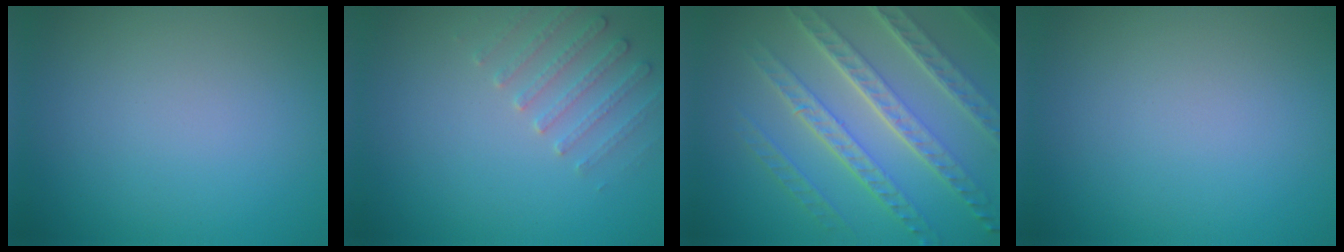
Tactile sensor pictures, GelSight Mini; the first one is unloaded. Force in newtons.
{"total": 2.3, "press": 2.2, "slide": 0.6}
{"total": 7.8, "press": 5.4, "slide": 5.6}
{"total": 0.0}